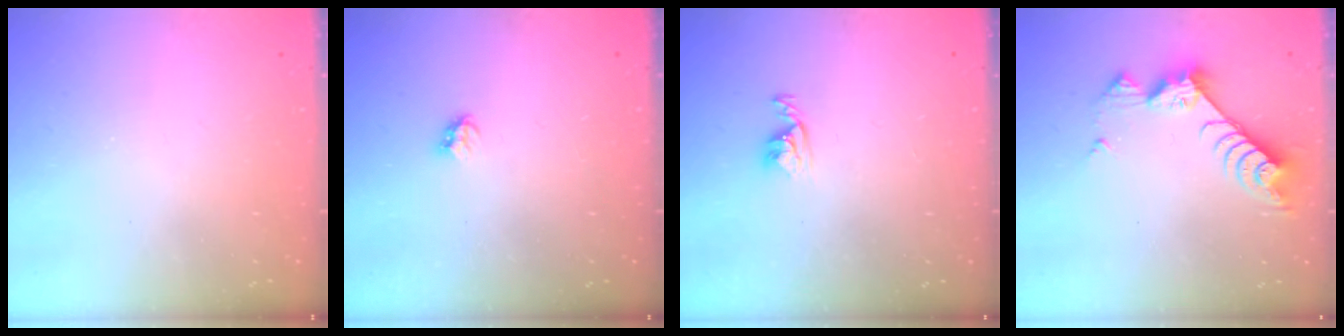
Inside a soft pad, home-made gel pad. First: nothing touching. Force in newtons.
{"total": 2.8, "press": 2.8, "slide": 0.5}
{"total": 3.3, "press": 3.3, "slide": 0.5}
{"total": 8.4, "press": 8.3, "slide": 0.7}